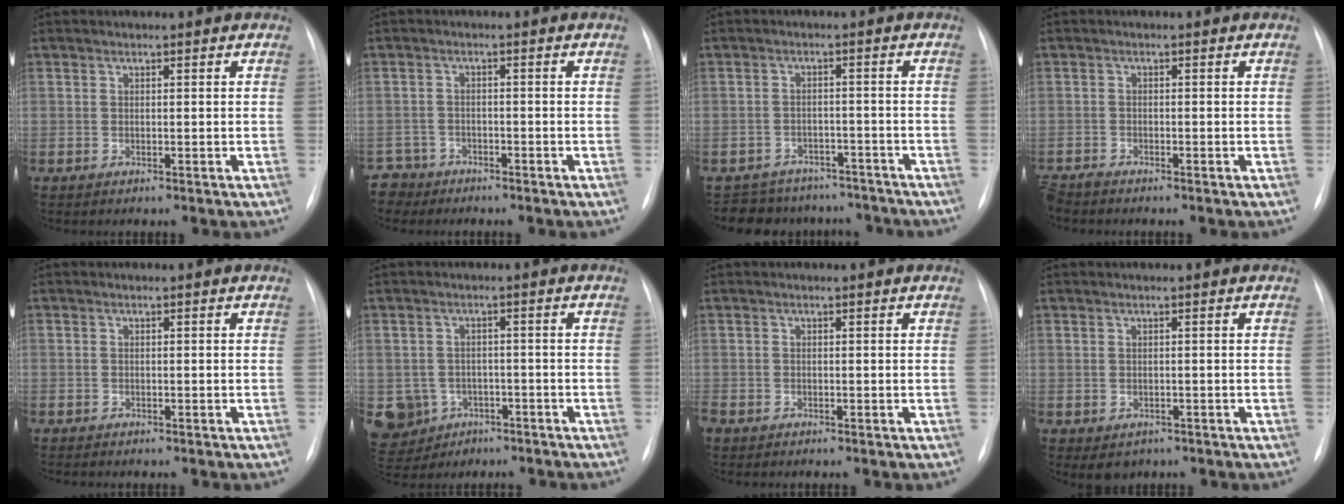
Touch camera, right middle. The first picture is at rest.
{"total": 3.8, "force": [-3.2, 1.7, -1.1], "torque": [0.022, 0.000, -0.065]}
{"total": 10.8, "force": [-9.5, 5.0, 1.1], "torque": [-0.013, 0.020, -0.115]}
{"total": 2.5, "force": [-2.4, 0.3, 0.5], "torque": [-0.009, -0.011, -0.045]}
{"total": 2.2, "force": [-1.8, 0.8, 0.9], "torque": [-0.010, -0.001, -0.018]}
{"total": 8.7, "force": [-4.1, 7.5, 1.5], "torque": [-0.052, 0.013, -0.051]}
{"total": 1.9, "force": [-1.5, 1.0, 0.6], "torque": [-0.012, -0.001, -0.025]}
{"total": 2.6, "force": [-1.5, 1.9, 0.9], "torque": [-0.008, 0.001, -0.011]}